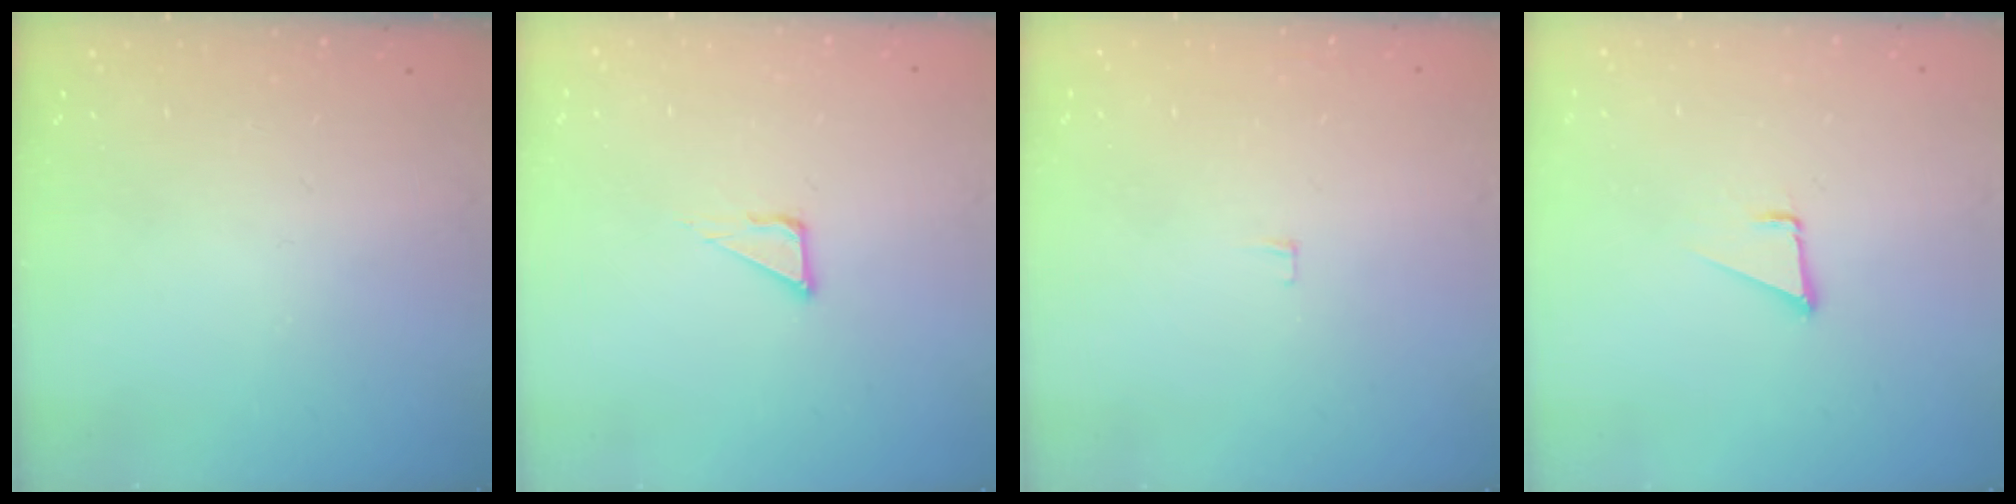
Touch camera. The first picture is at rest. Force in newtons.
{"total": 3.6, "press": 3.6, "slide": 0.3}
{"total": 3.9, "press": 3.8, "slide": 0.4}
{"total": 1.7, "press": 1.7, "slide": 0.1}